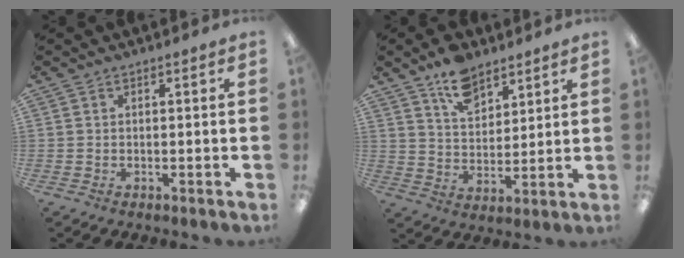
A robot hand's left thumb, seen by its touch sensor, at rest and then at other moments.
{"total": 10.0, "force": [7.2, 5.5, 4.2], "torque": [-0.066, -0.034, 0.130]}